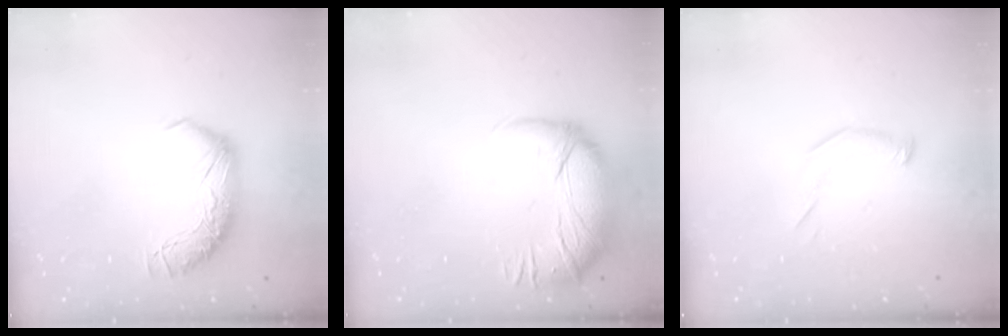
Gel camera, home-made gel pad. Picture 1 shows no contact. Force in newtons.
{"total": 2.8, "press": 1.2, "slide": 2.6}
{"total": 3.7, "press": 3.6, "slide": 0.9}